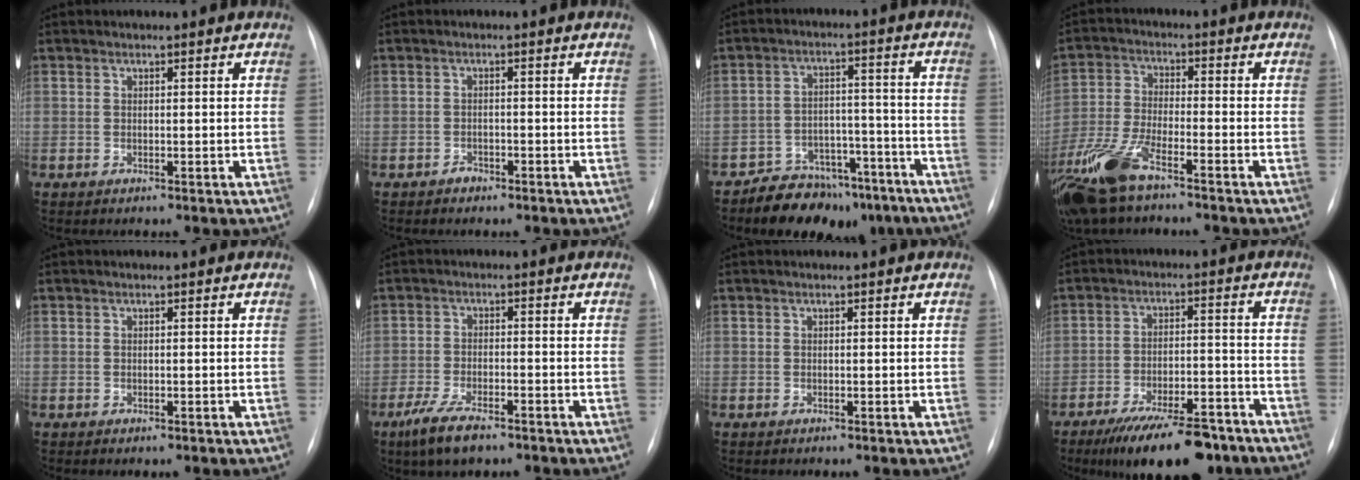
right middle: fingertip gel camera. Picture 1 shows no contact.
{"total": 1.3, "force": [-1.1, 0.8, 0.2], "torque": [-0.003, 0.003, -0.017]}
{"total": 12.4, "force": [-9.8, 6.2, 4.1], "torque": [-0.034, 0.045, -0.144]}
{"total": 10.7, "force": [-7.3, 2.6, 7.4], "torque": [-0.166, -0.016, -0.141]}
{"total": 0.0}
{"total": 6.7, "force": [-4.6, 1.9, 4.4], "torque": [-0.093, -0.012, -0.080]}
{"total": 0.0}
{"total": 15.1, "force": [-11.6, 4.8, 8.4], "torque": [-0.109, 0.012, -0.179]}